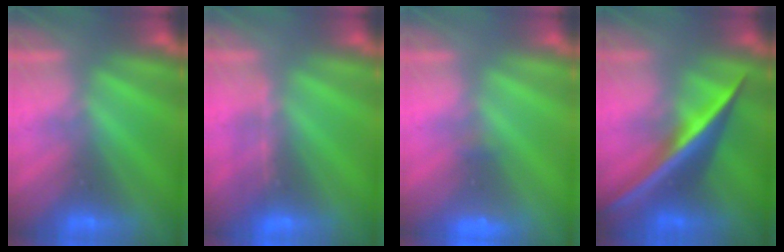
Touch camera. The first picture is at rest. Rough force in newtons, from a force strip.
{"total": 1.1}
{"total": 1.7}
{"total": 2.7}